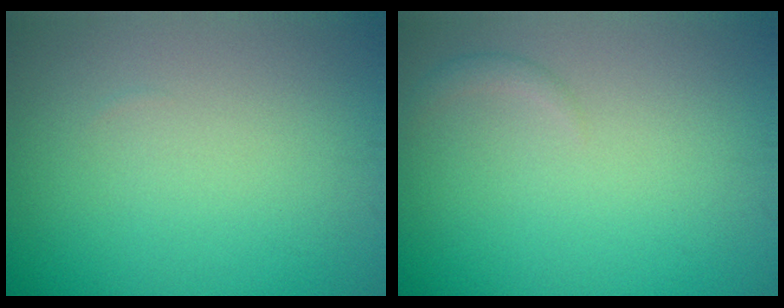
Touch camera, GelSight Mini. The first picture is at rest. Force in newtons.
{"total": 0.8, "press": 0.8, "slide": 0.0}